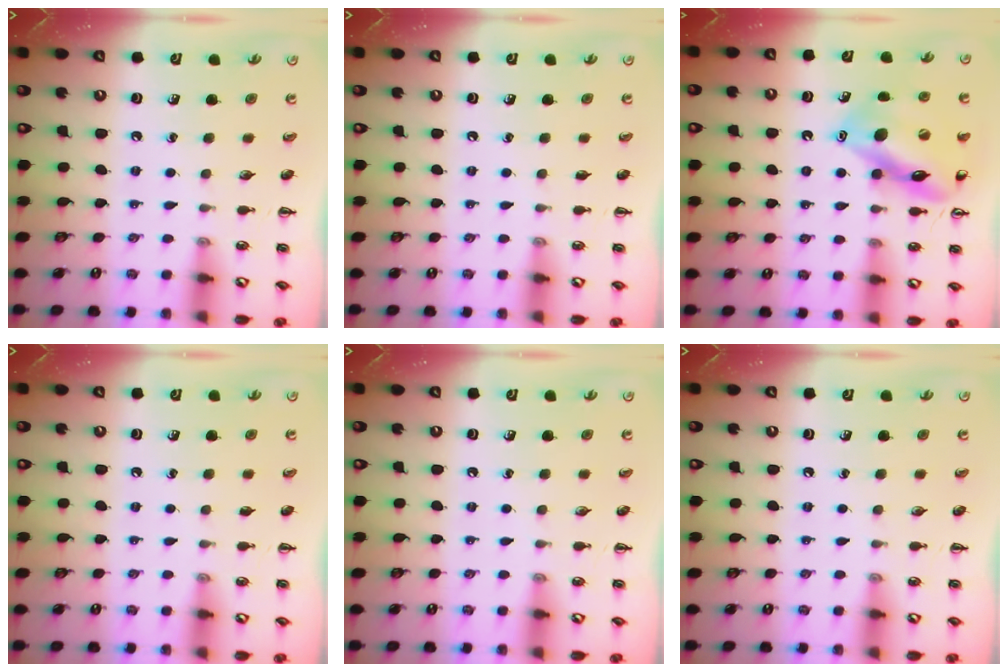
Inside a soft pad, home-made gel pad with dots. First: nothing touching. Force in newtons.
{"total": 0.0}
{"total": 14.8, "press": 14.7, "slide": 1.8}
{"total": 0.0}
{"total": 0.0}
{"total": 0.0}